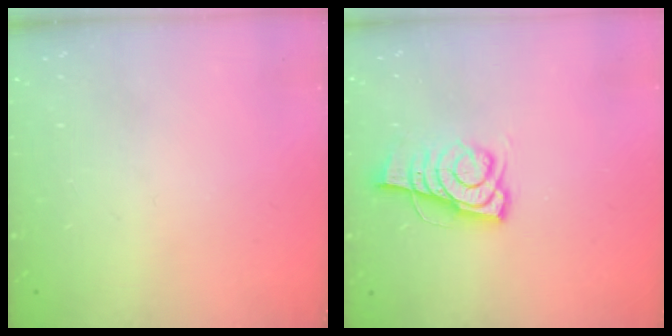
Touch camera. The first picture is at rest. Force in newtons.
{"total": 7.4, "press": 7.4, "slide": 0.9}